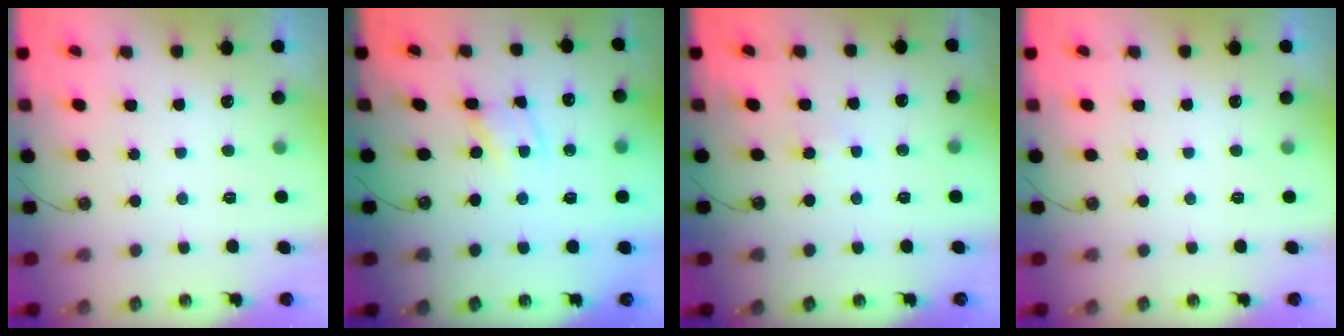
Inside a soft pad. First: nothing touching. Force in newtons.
{"total": 2.6, "press": 2.6, "slide": 0.2}
{"total": 3.2, "press": 3.2, "slide": 0.4}
{"total": 0.0}